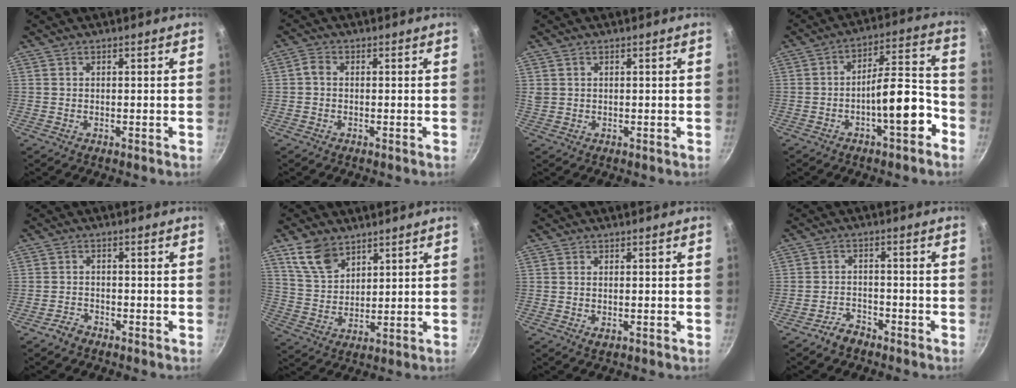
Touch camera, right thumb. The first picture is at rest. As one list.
[{"total": 1.6, "force": [-0.4, 1.1, 1.1], "torque": [-0.028, 0.008, -0.012]}, {"total": 1.1, "force": [0.6, 0.8, 0.5], "torque": [-0.010, 0.004, 0.014]}, {"total": 11.7, "force": [-4.9, 3.6, 10.0], "torque": [-0.119, 0.064, -0.073]}, {"total": 2.4, "force": [-2.0, 1.3, 0.6], "torque": [-0.007, 0.025, -0.034]}, {"total": 8.6, "force": [5.7, 5.0, 4.1], "torque": [-0.057, -0.025, 0.119]}, {"total": 1.2, "force": [-0.2, 0.6, 1.0], "torque": [-0.018, -0.001, -0.001]}, {"total": 3.7, "force": [-3.1, 1.9, 1.0], "torque": [-0.011, 0.035, -0.053]}]